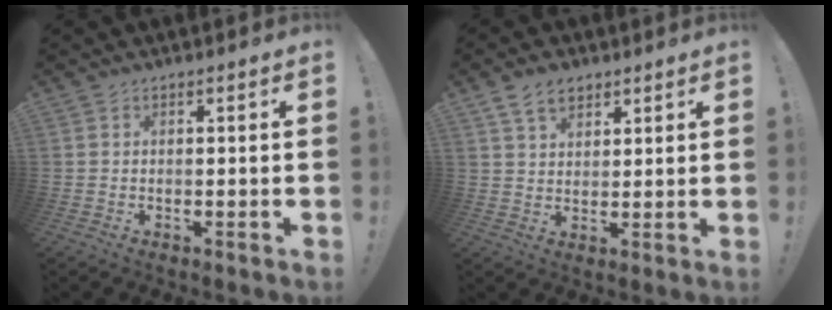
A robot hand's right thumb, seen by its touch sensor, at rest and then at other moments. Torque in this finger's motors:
{"motor_torque": [0.28, 1.71, 0.26, -0.15, -0.02]}